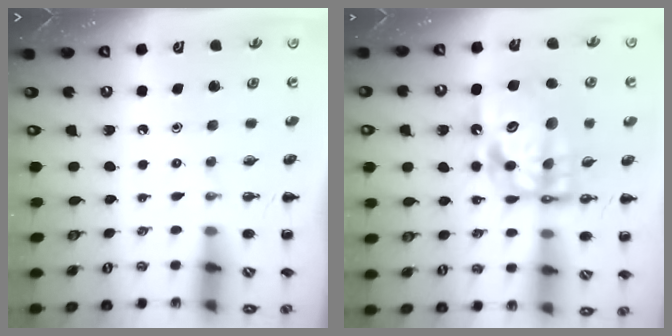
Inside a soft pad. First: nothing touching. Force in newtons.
{"total": 17.6, "press": 17.1, "slide": 4.4}